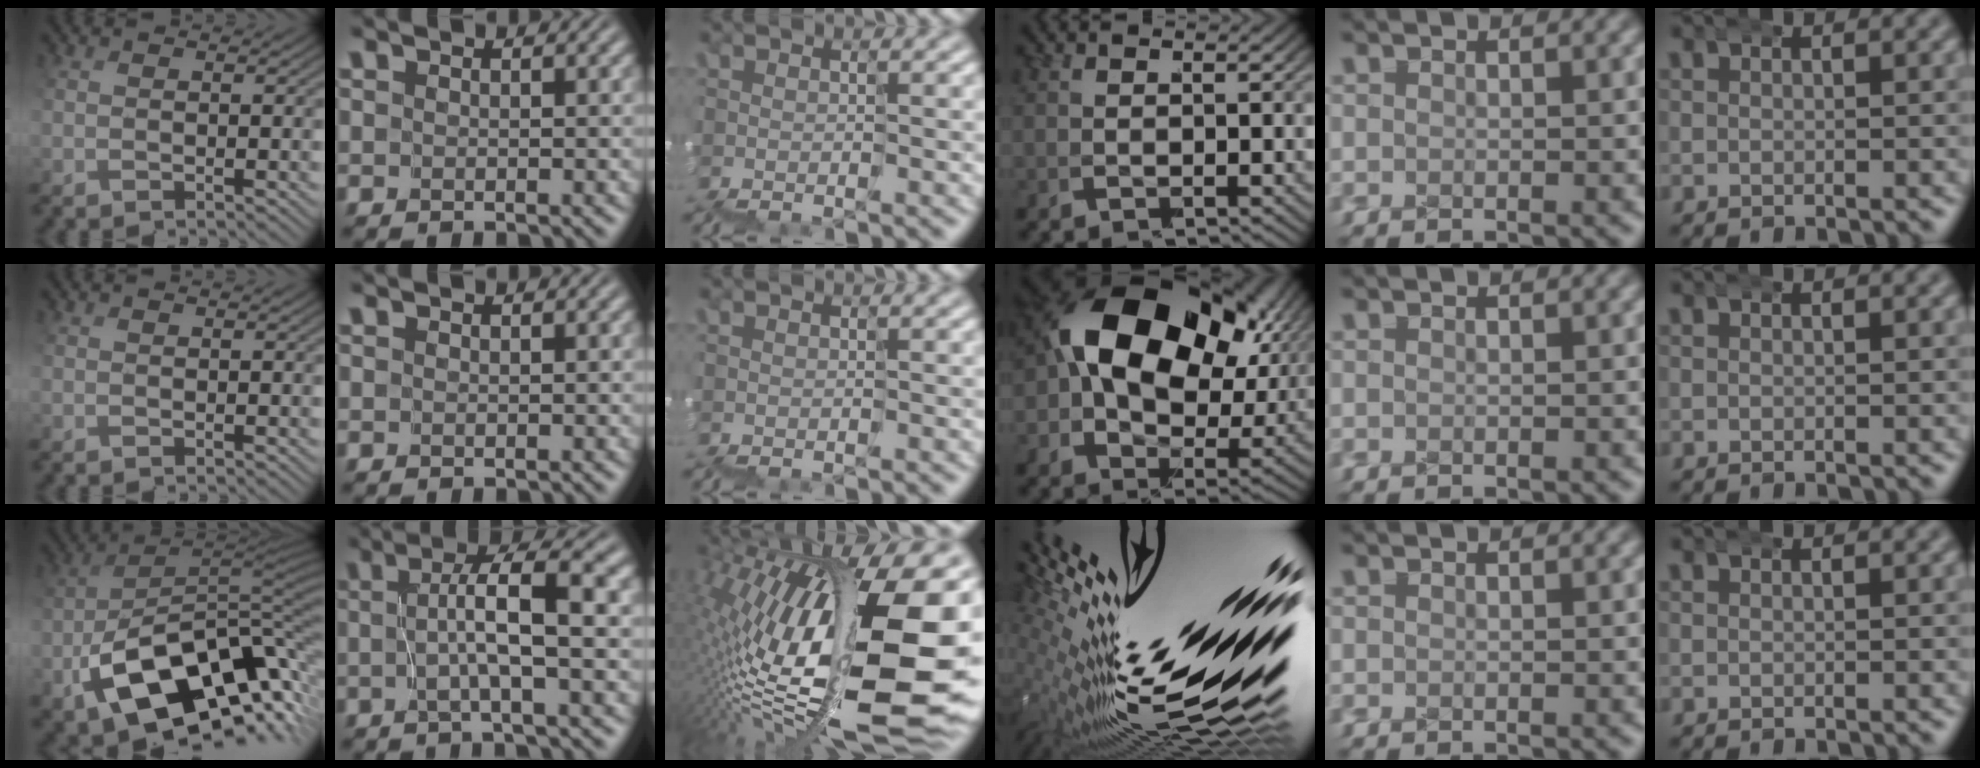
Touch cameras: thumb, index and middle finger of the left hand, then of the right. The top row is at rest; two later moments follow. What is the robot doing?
{"motion": "wrap", "object": "duck tape"}